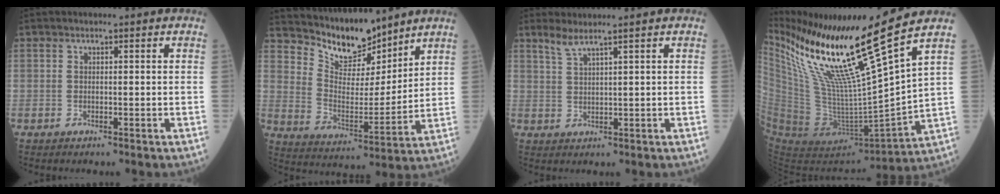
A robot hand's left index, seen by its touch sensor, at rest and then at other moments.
{"total": 10.3, "force": [9.5, 2.9, 2.7], "torque": [-0.057, -0.003, 0.181]}
{"total": 2.5, "force": [2.1, -0.6, 1.3], "torque": [-0.034, 0.001, 0.046]}
{"total": 21.4, "force": [14.2, -1.3, 16.0], "torque": [-0.278, -0.028, 0.262]}